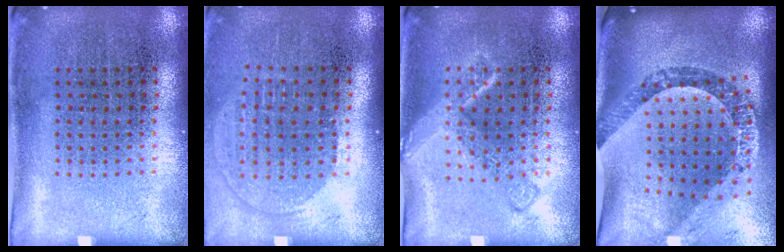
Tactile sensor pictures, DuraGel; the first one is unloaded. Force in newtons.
{"total": 1.4, "press": 1.1, "slide": 0.7}
{"total": 2.1, "press": 2.1, "slide": 0.3}
{"total": 2.5, "press": 2.0, "slide": 1.5}